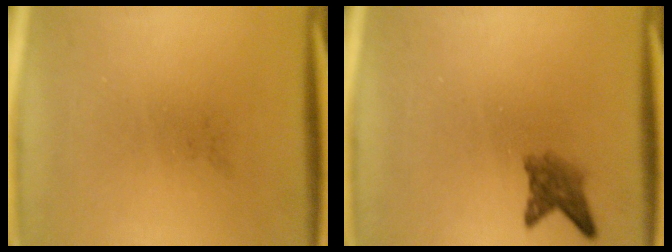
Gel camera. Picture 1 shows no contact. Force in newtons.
{"total": 2.9}